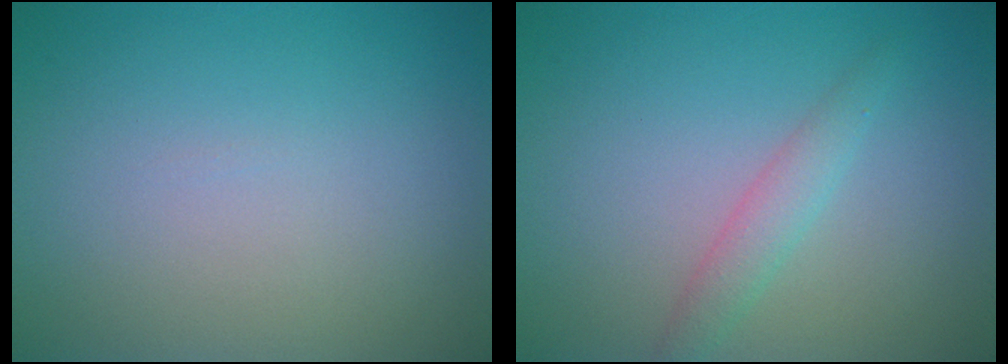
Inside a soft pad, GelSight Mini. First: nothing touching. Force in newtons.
{"total": 1.9, "press": 1.9, "slide": 0.1}